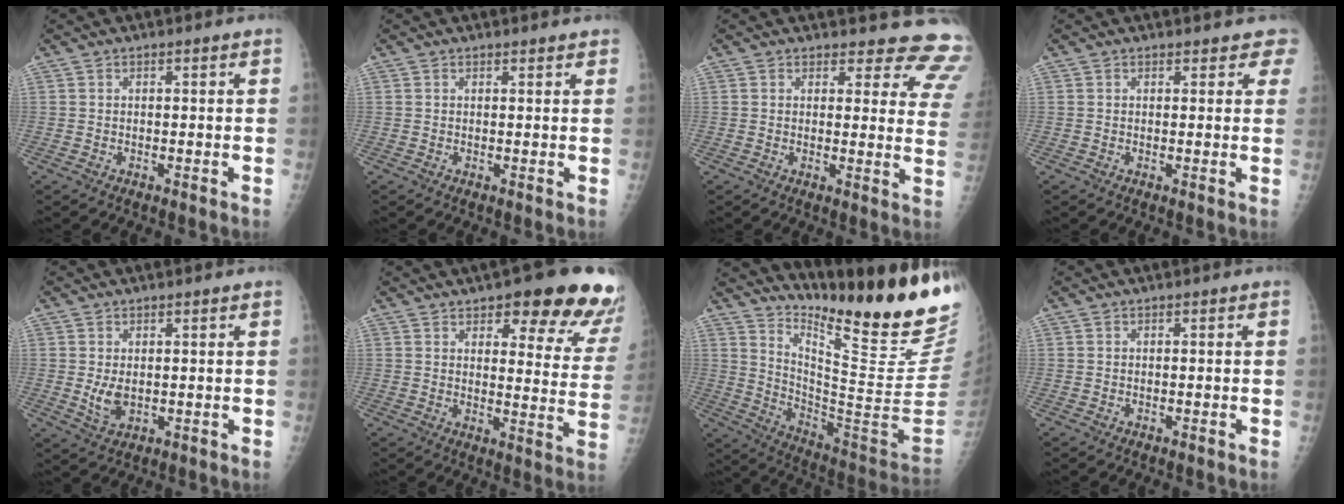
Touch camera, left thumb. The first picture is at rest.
{"total": 1.2, "force": [1.1, 0.3, 0.4], "torque": [-0.001, -0.002, 0.013]}
{"total": 13.4, "force": [12.7, 3.9, 1.5], "torque": [0.040, -0.110, 0.103]}
{"total": 3.2, "force": [2.8, 1.5, 0.6], "torque": [0.026, -0.010, 0.014]}
{"total": 3.5, "force": [0.5, 2.0, 2.9], "torque": [-0.047, -0.012, 0.018]}
{"total": 18.6, "force": [12.5, 6.2, 12.3], "torque": [-0.103, -0.059, 0.146]}
{"total": 24.7, "force": [19.5, 1.6, 15.1], "torque": [-0.209, -0.172, 0.295]}
{"total": 0.0}